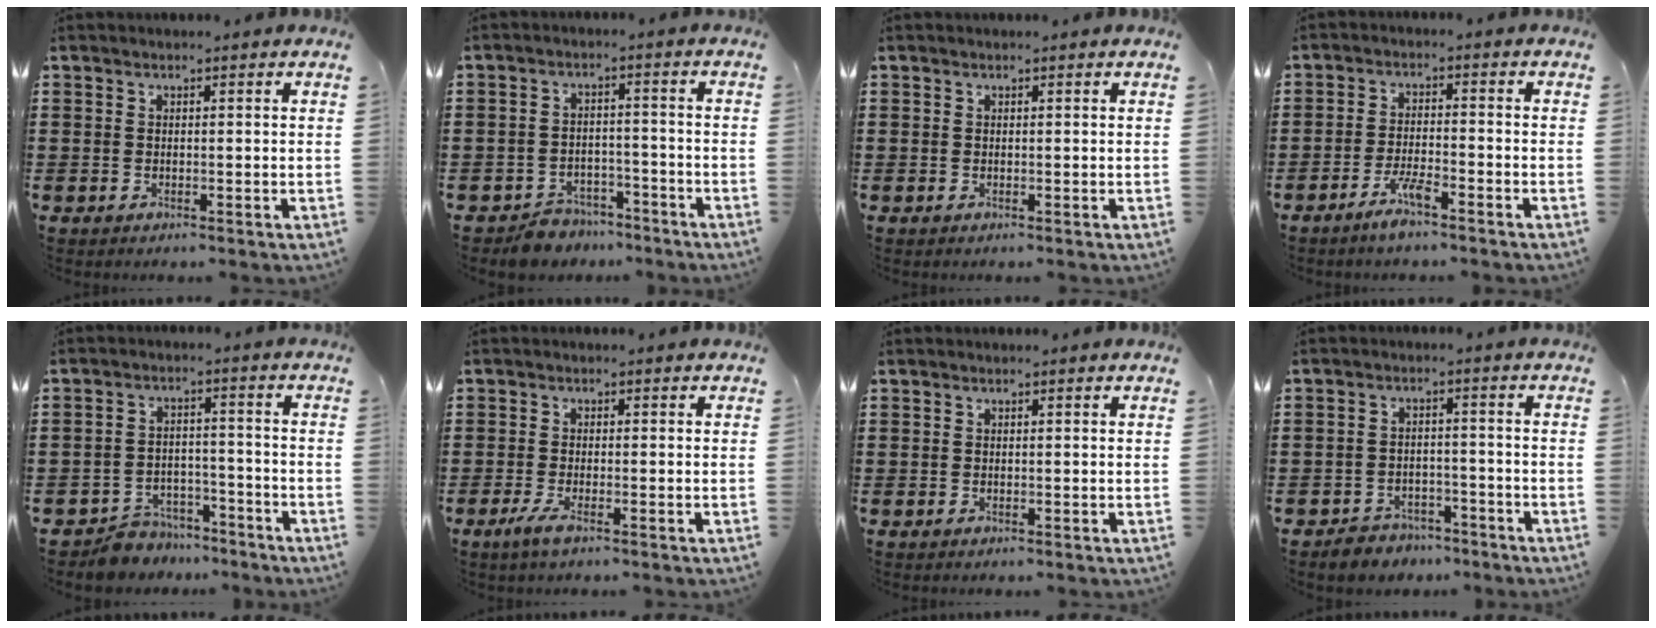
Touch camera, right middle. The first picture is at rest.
{"total": 4.4, "force": [-4.3, 1.1, -0.1], "torque": [-0.004, 0.007, -0.089]}
{"total": 0.0}
{"total": 4.1, "force": [-2.9, 0.5, 2.7], "torque": [-0.060, 0.002, -0.058]}
{"total": 5.6, "force": [-5.5, 1.4, 0.0], "torque": [-0.008, 0.013, -0.114]}
{"total": 2.4, "force": [-1.4, 0.4, 1.9], "torque": [-0.047, -0.007, -0.031]}
{"total": 0.0}
{"total": 3.5, "force": [-3.3, 1.0, -0.2], "torque": [-0.005, 0.004, -0.072]}